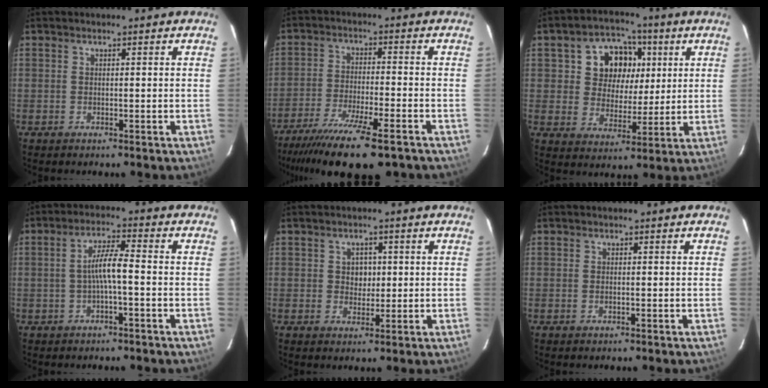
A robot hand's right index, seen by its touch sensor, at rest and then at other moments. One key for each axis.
{"total": 16.4, "fx": -12.5, "fy": 2.9, "fz": 10.2, "tx": -0.207, "ty": -0.042, "tz": -0.210}
{"total": 11.3, "fx": 3.3, "fy": 9.3, "fz": 5.4, "tx": -0.113, "ty": 0.026, "tz": 0.058}
{"total": 4.9, "fx": -1.1, "fy": 0.3, "fz": 4.8, "tx": -0.094, "ty": 0.009, "tz": -0.019}
{"total": 3.2, "fx": 0.4, "fy": 2.8, "fz": 1.5, "tx": -0.021, "ty": 0.007, "tz": 0.006}
{"total": 0.6, "fx": -0.2, "fy": 0.2, "fz": 0.6, "tx": -0.013, "ty": 0.001, "tz": -0.004}